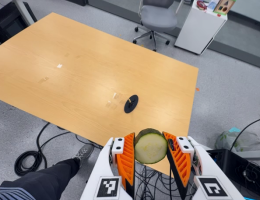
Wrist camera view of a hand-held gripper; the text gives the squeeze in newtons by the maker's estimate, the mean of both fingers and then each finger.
{"total": 11.7, "left": 10.9, "right": 12.5}